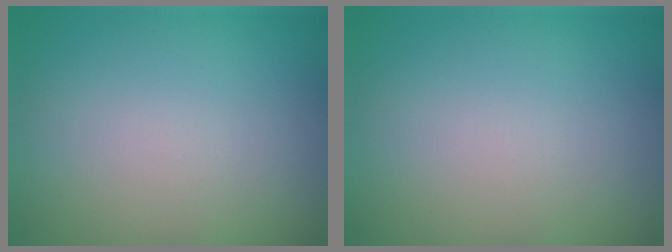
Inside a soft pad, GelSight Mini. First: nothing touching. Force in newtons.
{"total": 0.0}